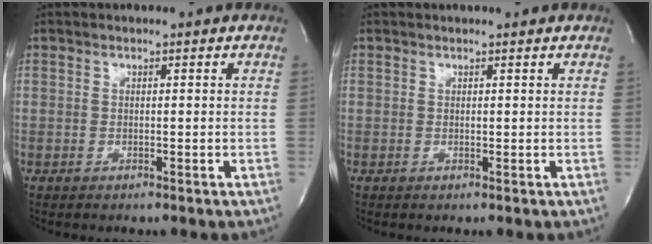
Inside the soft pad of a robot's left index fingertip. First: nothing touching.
{"total": 0.8, "force": [0.7, 0.3, 0.2], "torque": [-0.010, 0.002, 0.006]}